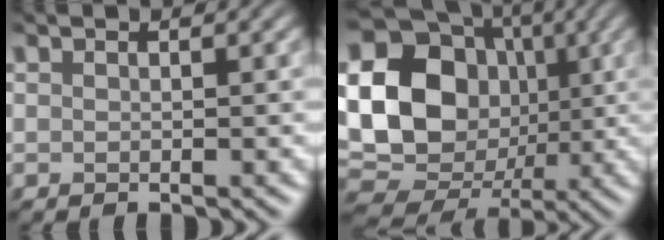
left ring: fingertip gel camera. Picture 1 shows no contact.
{"total": 17.5, "force": [0.7, 14.8, 9.4], "torque": [-0.180, 0.009, -0.010]}